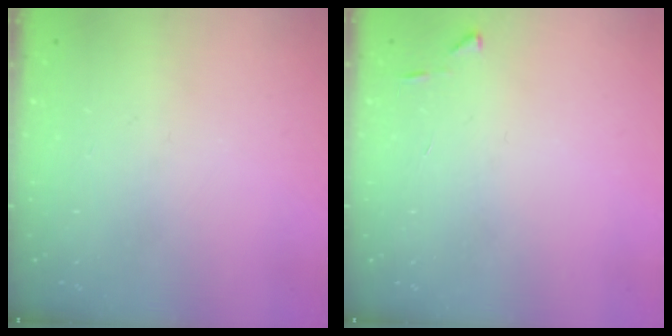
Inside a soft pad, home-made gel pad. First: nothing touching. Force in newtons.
{"total": 2.7, "press": 2.7, "slide": 0.3}